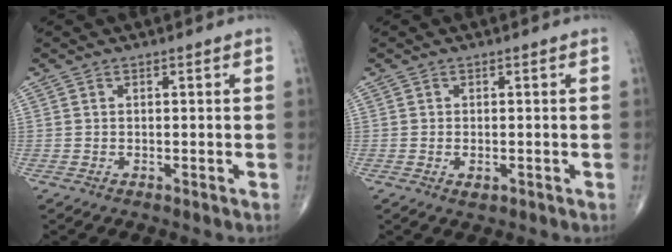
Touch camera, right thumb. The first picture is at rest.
{"total": 1.4, "force": [-0.4, 0.8, 1.1], "torque": [-0.015, -0.002, -0.002]}